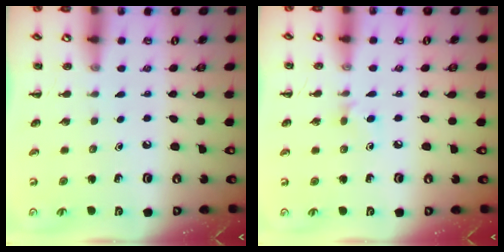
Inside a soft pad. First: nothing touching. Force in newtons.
{"total": 4.6, "press": 4.4, "slide": 1.4}